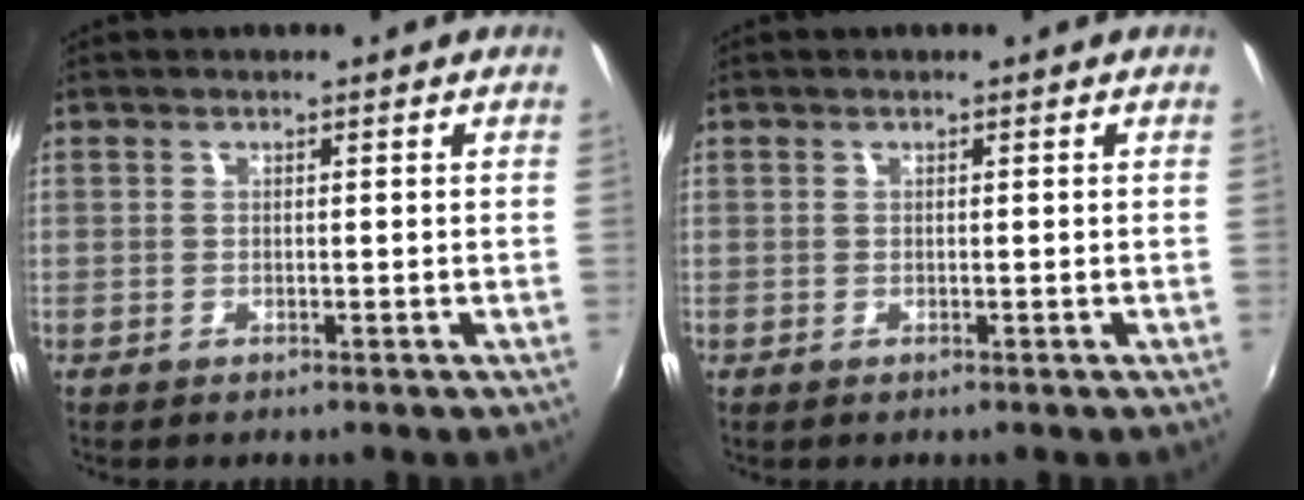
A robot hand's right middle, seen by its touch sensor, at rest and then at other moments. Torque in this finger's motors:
{"motor_torque": [0.02, -0.08, -0.07, 0.00]}